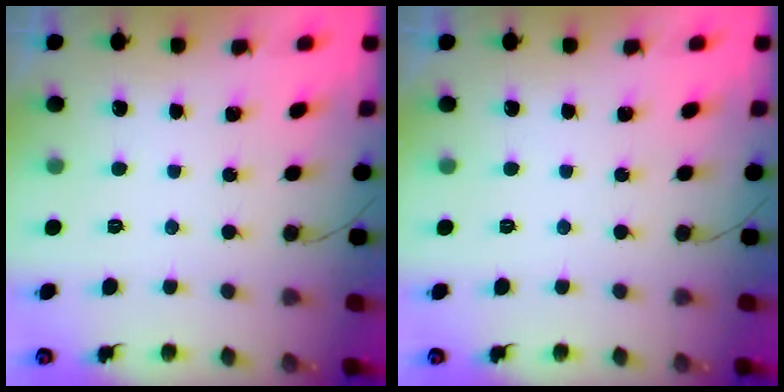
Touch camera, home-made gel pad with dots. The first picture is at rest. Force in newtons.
{"total": 0.0}